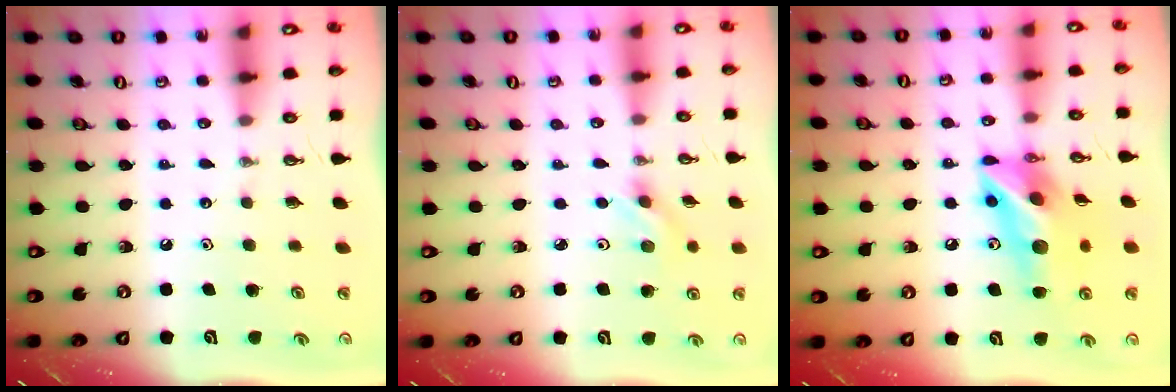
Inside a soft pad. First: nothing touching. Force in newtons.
{"total": 2.6, "press": 2.3, "slide": 1.3}
{"total": 15.0, "press": 14.7, "slide": 2.6}